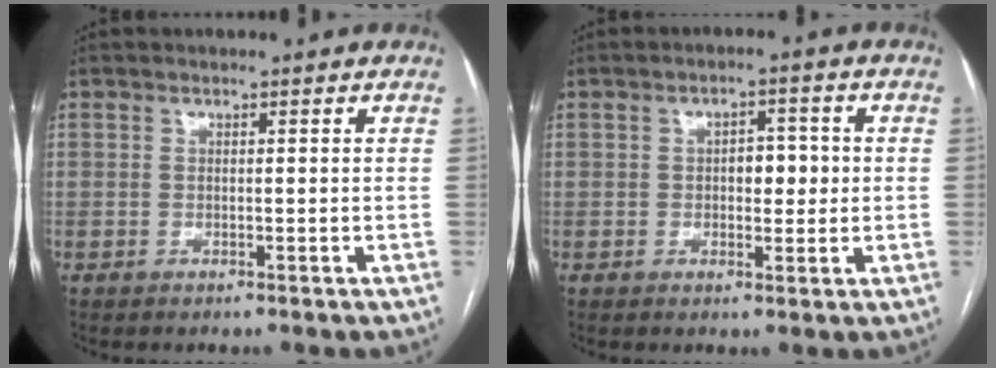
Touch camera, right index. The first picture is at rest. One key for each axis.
{"total": 4.0, "fx": 0.1, "fy": 2.1, "fz": 3.4, "tx": -0.046, "ty": 0.011, "tz": 0.004}